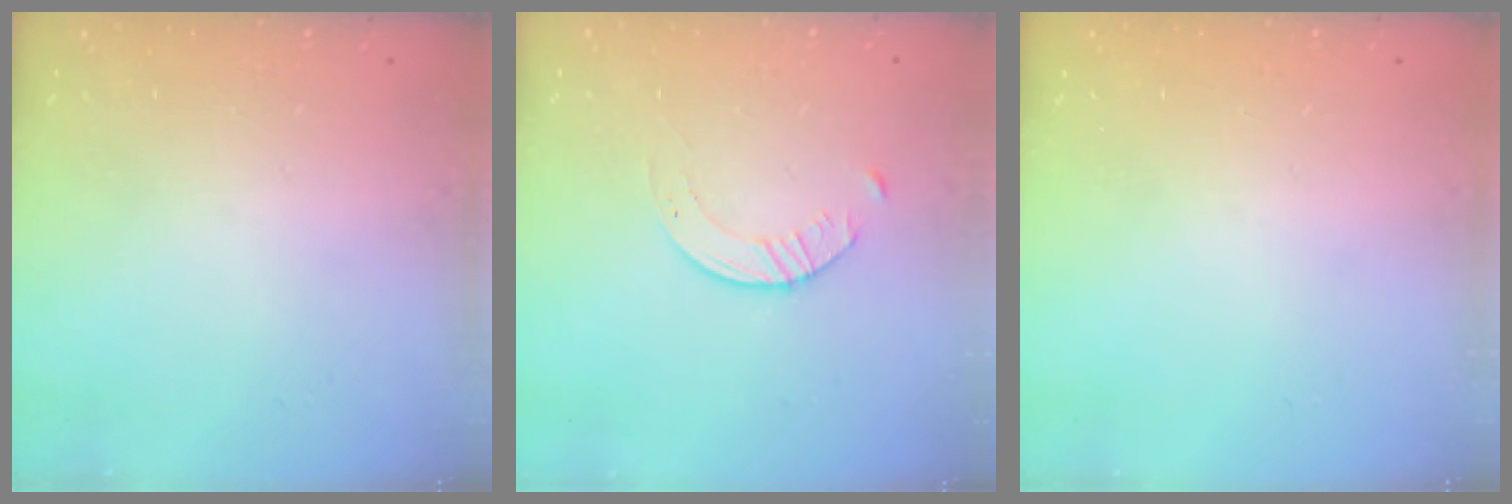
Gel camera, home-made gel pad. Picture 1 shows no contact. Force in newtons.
{"total": 3.5, "press": 3.5, "slide": 0.4}
{"total": 0.0}